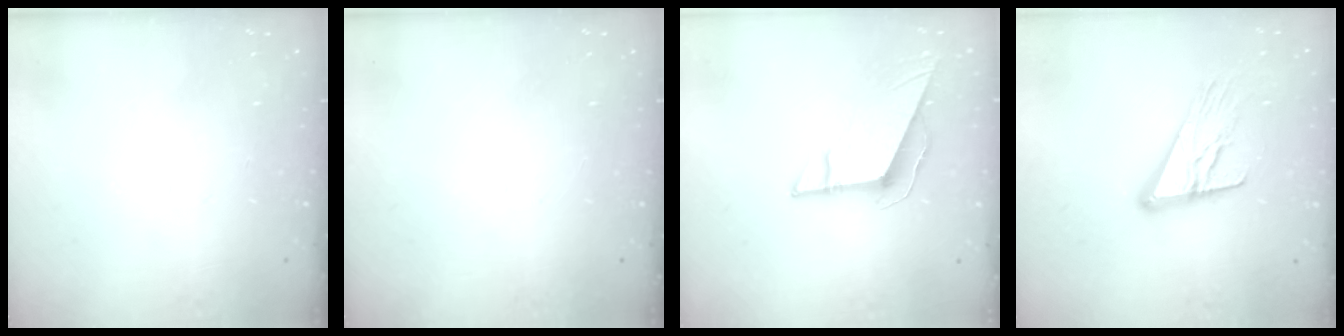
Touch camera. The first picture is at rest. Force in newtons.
{"total": 0.0}
{"total": 9.2, "press": 9.2, "slide": 0.4}
{"total": 13.9, "press": 13.9, "slide": 1.1}